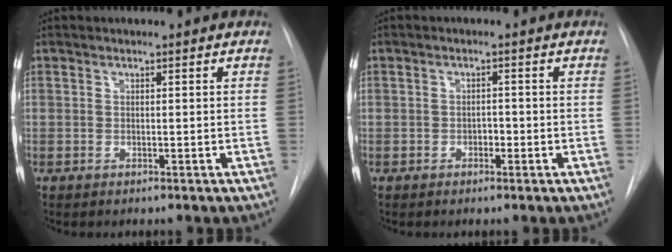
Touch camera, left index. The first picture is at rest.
{"total": 1.3, "force": [-0.5, 0.8, 0.9], "torque": [-0.012, 0.004, -0.009]}